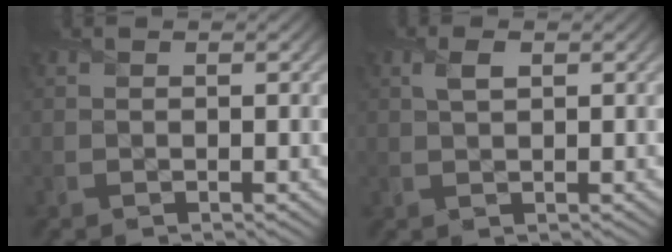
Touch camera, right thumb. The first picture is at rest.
{"total": 1.7, "force": [0.8, 0.5, 1.4], "torque": [-0.035, 0.005, 0.016]}